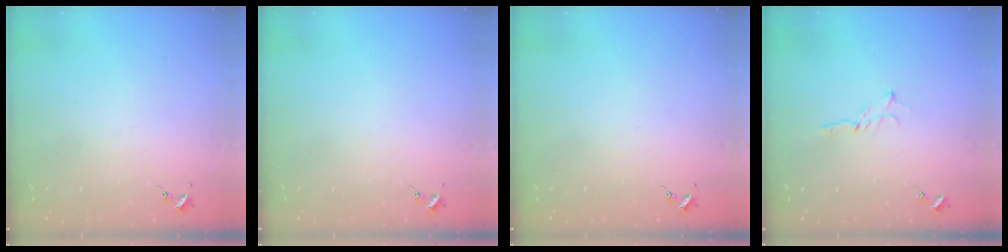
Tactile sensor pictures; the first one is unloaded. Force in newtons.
{"total": 0.0}
{"total": 0.0}
{"total": 2.0, "press": 2.0, "slide": 0.2}